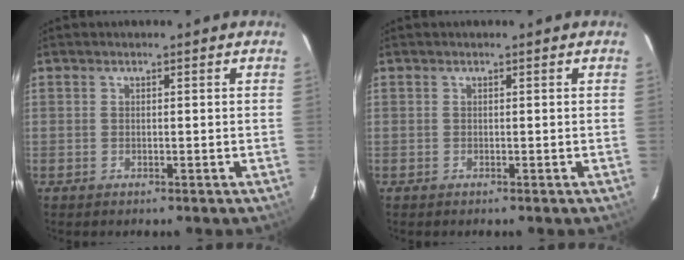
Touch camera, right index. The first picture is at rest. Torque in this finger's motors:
{"motor_torque": [0.17, 0.10, 0.03, 0.01]}